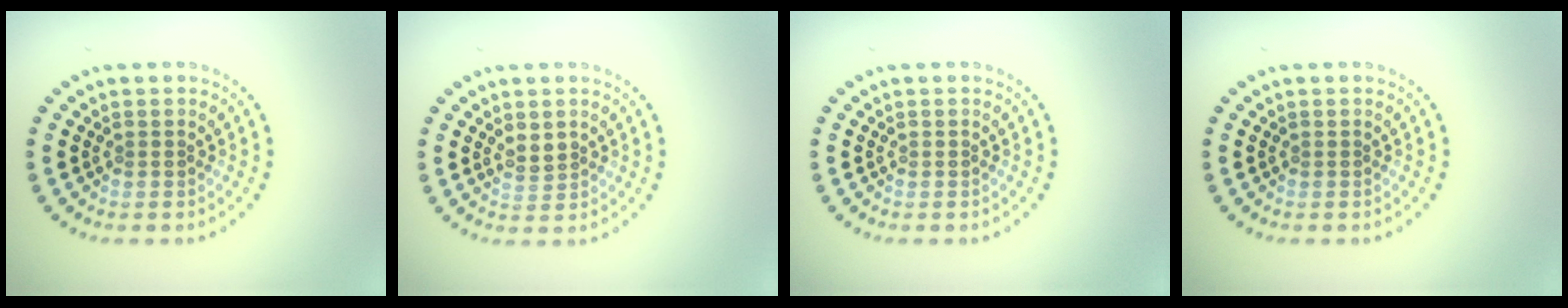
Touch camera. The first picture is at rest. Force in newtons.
{"total": 1.2, "press": 1.1, "slide": 0.5}
{"total": 0.0}
{"total": 0.0}